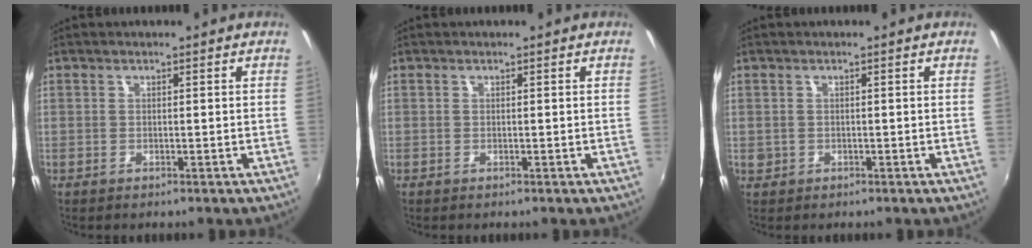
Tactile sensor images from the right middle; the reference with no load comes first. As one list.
[{"total": 0.0}, {"total": 1.3, "force": [-0.2, 1.3, 0.3], "torque": [-0.005, -0.003, -0.002]}]